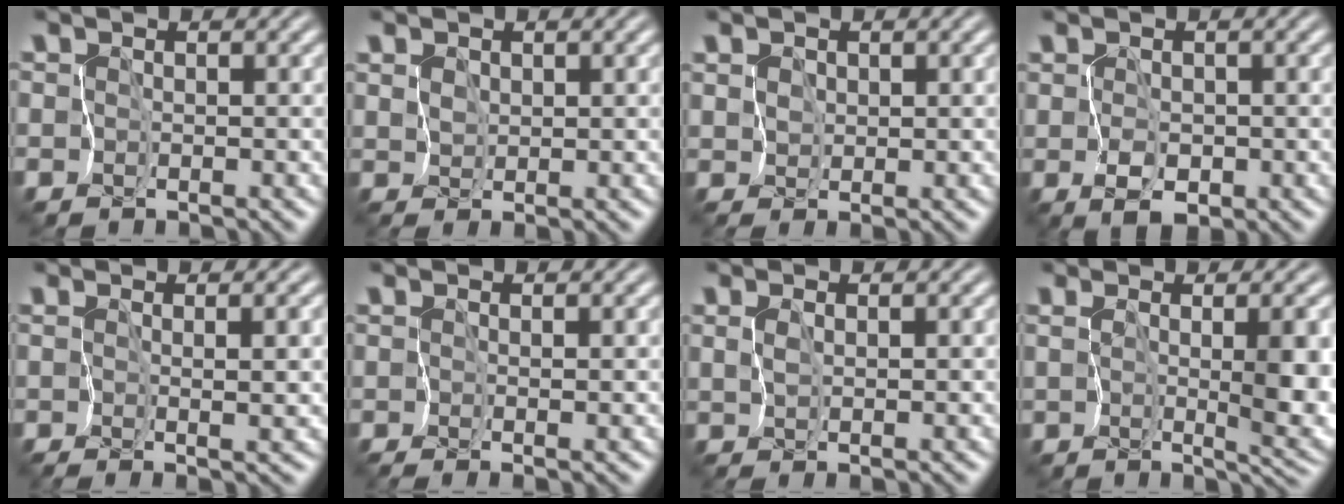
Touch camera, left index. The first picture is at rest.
{"total": 0.8, "force": [0.7, -0.5, 0.0], "torque": [-0.013, -0.001, 0.019]}
{"total": 0.8, "force": [0.8, -0.1, 0.2], "torque": [-0.014, 0.005, 0.027]}
{"total": 1.5, "force": [-0.3, 0.4, 1.4], "torque": [-0.031, -0.004, -0.005]}
{"total": 2.4, "force": [0.3, -0.4, 2.4], "torque": [-0.046, -0.006, 0.007]}
{"total": 1.1, "force": [0.1, -1.1, 0.0], "torque": [-0.014, -0.002, 0.002]}
{"total": 1.0, "force": [0.4, -0.9, 0.2], "torque": [-0.017, -0.001, 0.009]}
{"total": 5.2, "force": [0.3, 1.0, 5.1], "torque": [-0.094, -0.012, 0.016]}